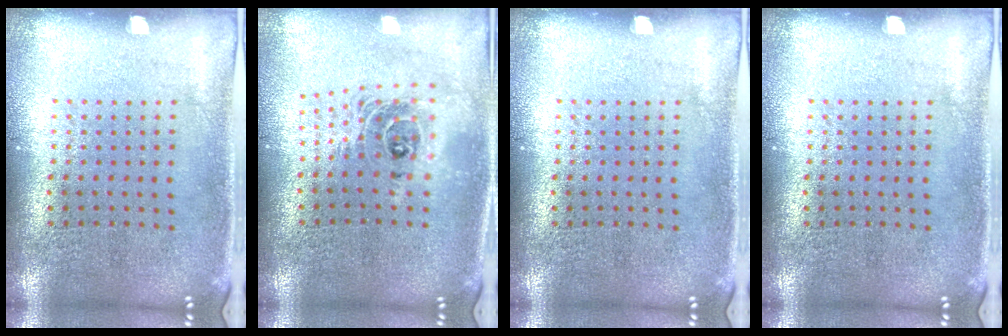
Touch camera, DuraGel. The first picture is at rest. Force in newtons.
{"total": 1.8, "press": 1.4, "slide": 1.1}
{"total": 0.0}
{"total": 0.0}